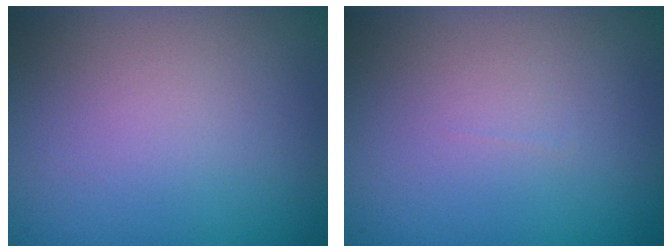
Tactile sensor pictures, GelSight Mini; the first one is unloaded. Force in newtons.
{"total": 0.0}